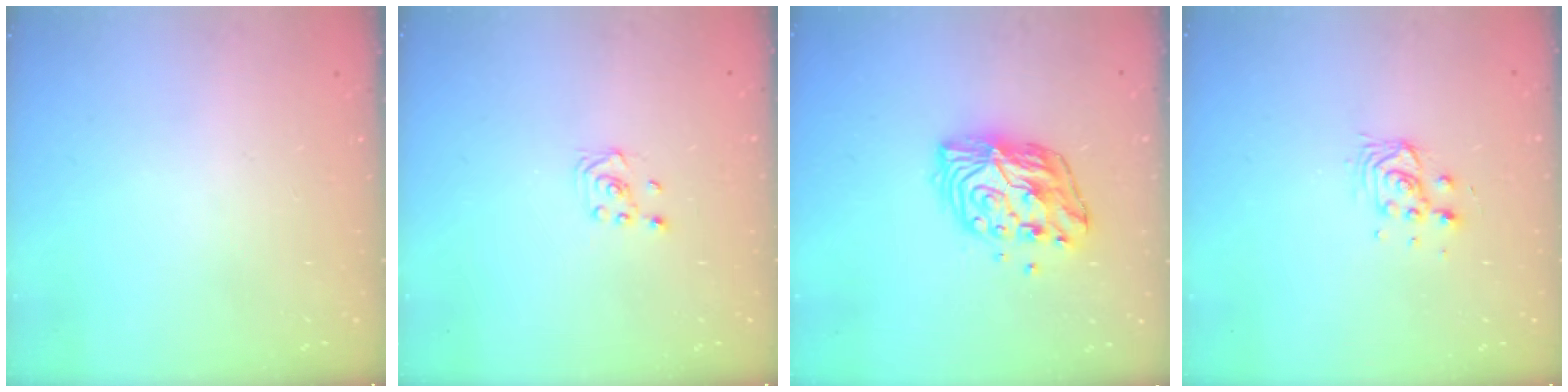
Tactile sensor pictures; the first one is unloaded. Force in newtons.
{"total": 2.0, "press": 1.8, "slide": 0.8}
{"total": 12.6, "press": 12.5, "slide": 1.1}
{"total": 5.8, "press": 5.7, "slide": 1.2}